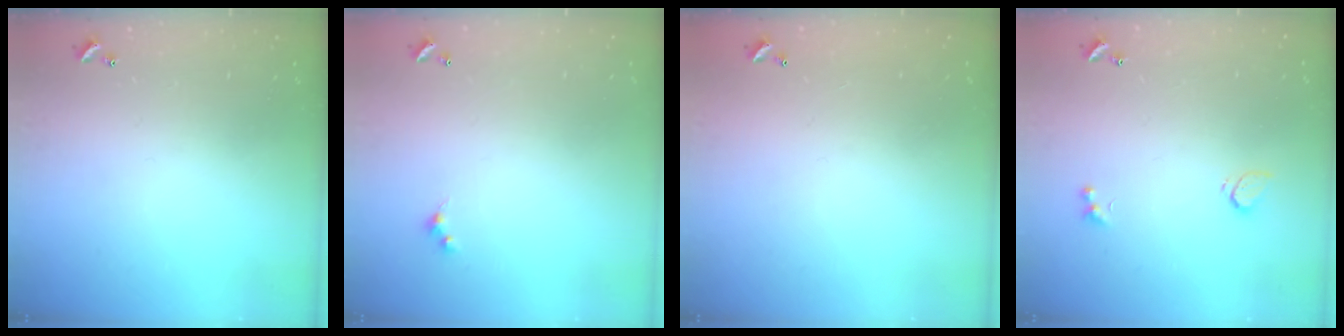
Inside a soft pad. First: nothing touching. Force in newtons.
{"total": 1.5, "press": 1.4, "slide": 0.3}
{"total": 2.8, "press": 2.8, "slide": 0.1}
{"total": 2.1, "press": 1.8, "slide": 1.2}